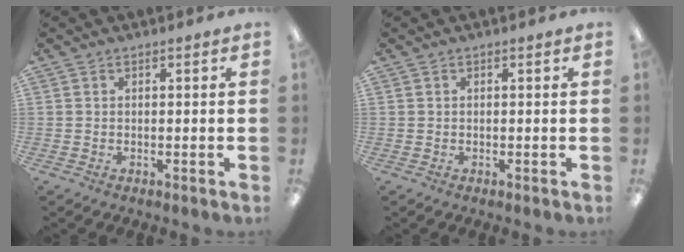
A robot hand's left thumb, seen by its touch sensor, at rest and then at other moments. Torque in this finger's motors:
{"motor_torque": [0.00, 0.00, -0.01, 0.00, 0.00]}